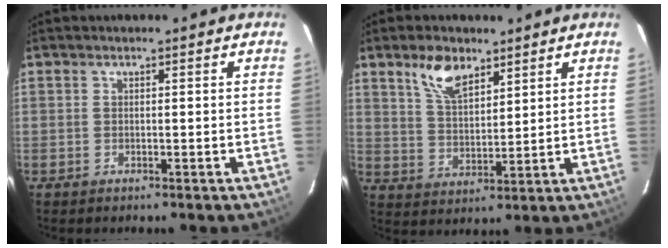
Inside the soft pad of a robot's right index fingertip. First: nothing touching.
{"total": 7.9, "force": [5.2, 3.7, 4.7], "torque": [-0.084, 0.008, 0.102]}